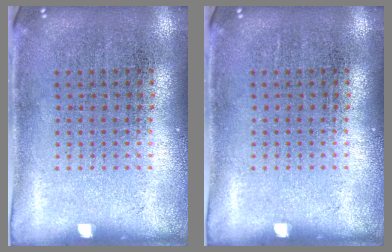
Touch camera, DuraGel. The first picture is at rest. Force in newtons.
{"total": 0.0}